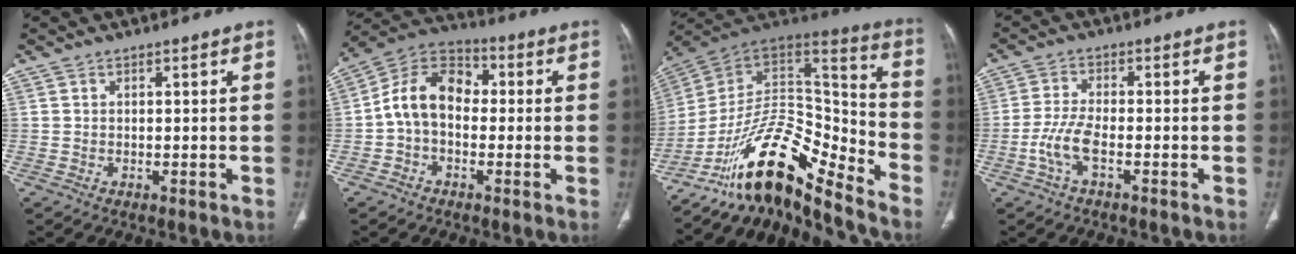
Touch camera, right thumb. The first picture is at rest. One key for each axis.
{"total": 11.2, "fx": -0.7, "fy": 8.0, "fz": 7.9, "tx": -0.123, "ty": 0.036, "tz": -0.028}
{"total": 18.8, "fx": -14.2, "fy": 5.9, "fz": 10.9, "tx": -0.150, "ty": 0.125, "tz": -0.248}
{"total": 5.2, "fx": -2.1, "fy": 1.6, "fz": 4.5, "tx": -0.111, "ty": 0.011, "tz": -0.044}